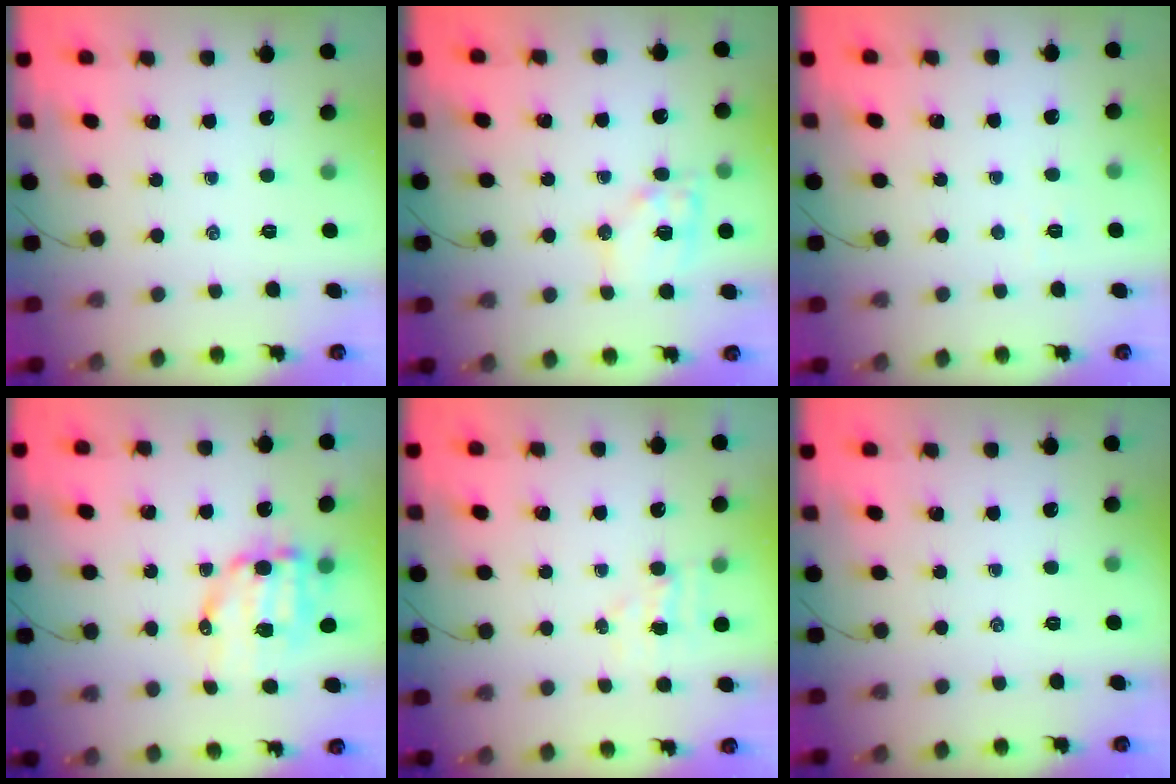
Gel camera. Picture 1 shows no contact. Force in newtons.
{"total": 11.3, "press": 11.2, "slide": 1.7}
{"total": 2.4, "press": 2.3, "slide": 0.7}
{"total": 10.3, "press": 10.1, "slide": 2.0}
{"total": 3.4, "press": 3.2, "slide": 1.0}
{"total": 0.0}